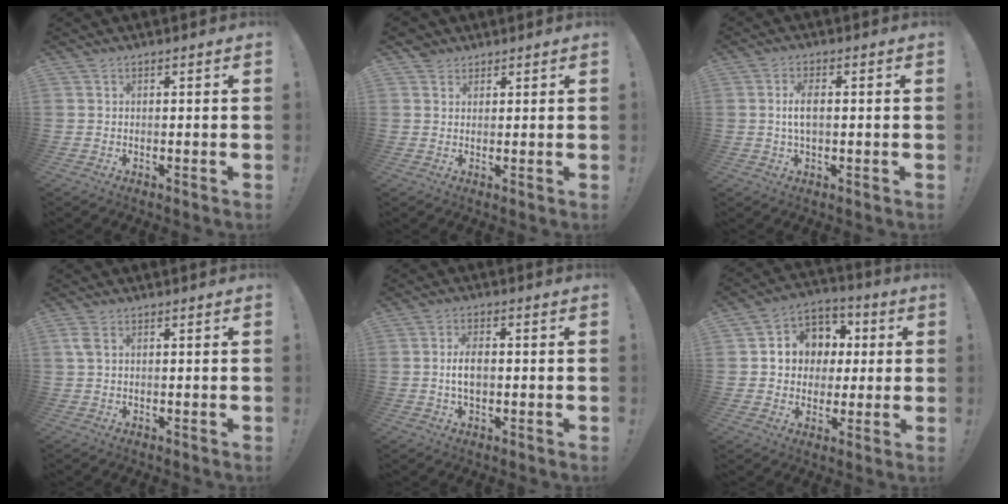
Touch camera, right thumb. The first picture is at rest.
{"total": 2.9, "force": [2.0, 2.1, 0.3], "torque": [-0.007, -0.004, 0.038]}
{"total": 4.9, "force": [0.2, 2.2, 4.4], "torque": [-0.083, 0.003, 0.000]}
{"total": 3.0, "force": [1.1, 1.3, 2.5], "torque": [-0.043, 0.002, 0.020]}
{"total": 5.4, "force": [-0.5, 2.9, 4.5], "torque": [-0.082, 0.002, -0.013]}
{"total": 10.3, "force": [0.9, 9.7, 3.3], "torque": [-0.044, 0.000, 0.026]}